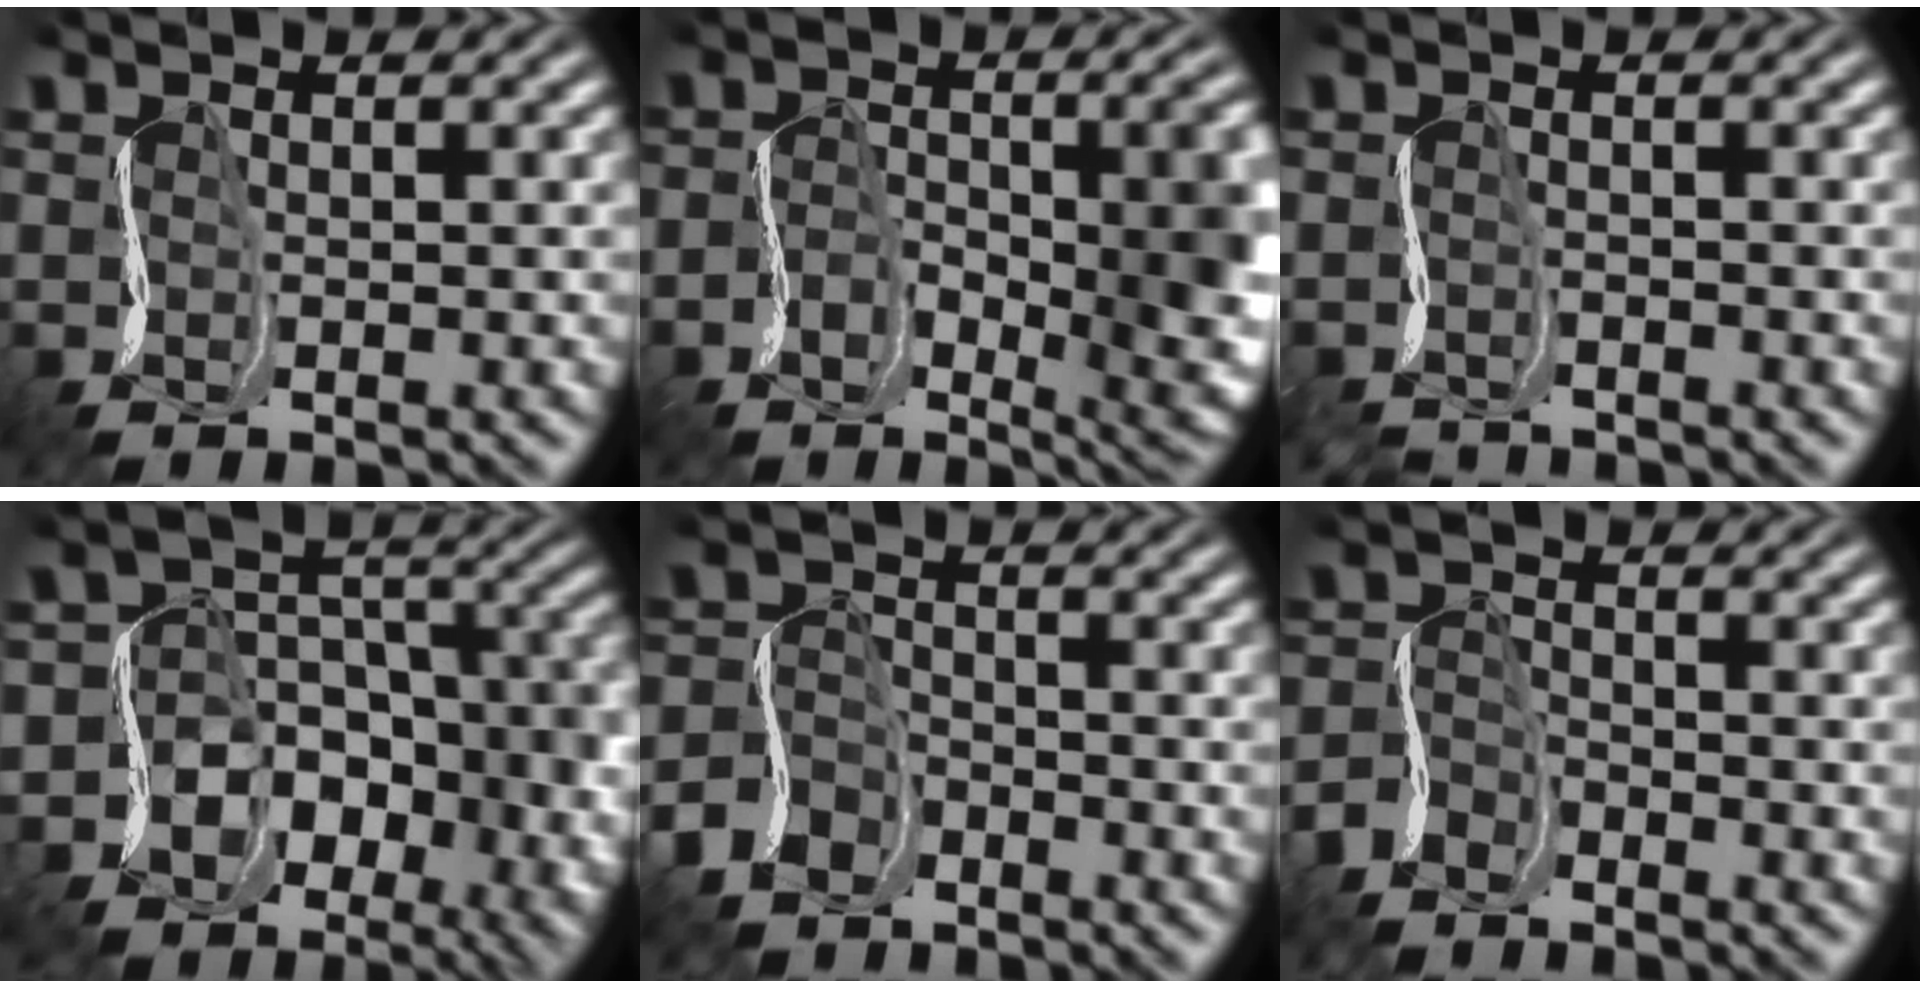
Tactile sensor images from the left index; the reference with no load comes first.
{"total": 10.8, "force": [-2.6, 5.3, 9.0], "torque": [-0.128, -0.013, -0.039]}
{"total": 1.7, "force": [-1.6, -0.4, -0.4], "torque": [0.004, -0.004, -0.033]}
{"total": 8.4, "force": [-3.4, 6.8, 3.5], "torque": [-0.037, 0.010, -0.066]}
{"total": 3.3, "force": [-2.5, 2.0, 0.8], "torque": [-0.026, 0.002, -0.059]}
{"total": 2.7, "force": [-2.3, 1.2, 0.6], "torque": [-0.018, 0.001, -0.057]}